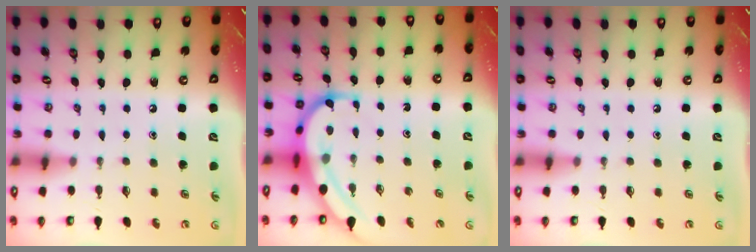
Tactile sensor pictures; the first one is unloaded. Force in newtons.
{"total": 8.6, "press": 8.5, "slide": 0.9}
{"total": 0.0}